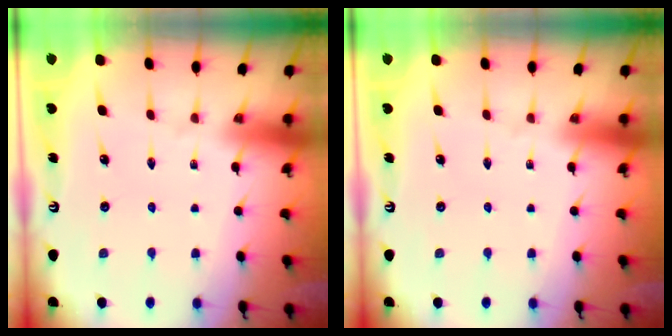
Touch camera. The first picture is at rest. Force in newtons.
{"total": 0.0}